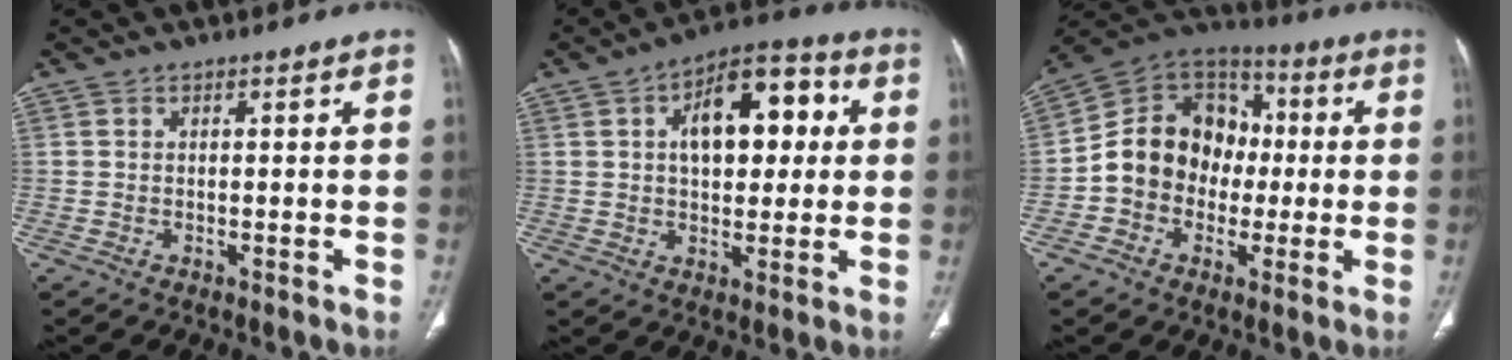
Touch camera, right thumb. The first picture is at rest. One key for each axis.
{"total": 14.6, "fx": 3.2, "fy": 8.1, "fz": 11.8, "tx": -0.138, "ty": 0.019, "tz": 0.045}
{"total": 15.1, "fx": -1.3, "fy": 12.7, "fz": 8.1, "tx": -0.094, "ty": 0.039, "tz": -0.035}